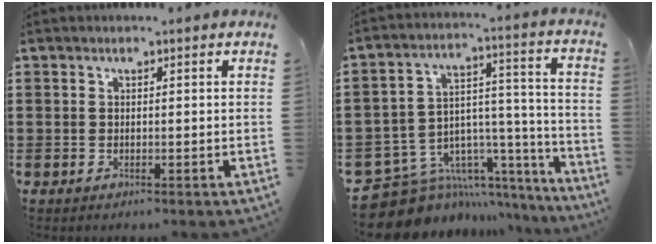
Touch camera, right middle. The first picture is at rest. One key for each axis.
{"total": 9.3, "fx": -7.1, "fy": 5.6, "fz": 2.0, "tx": -0.058, "ty": -0.001, "tz": -0.126}